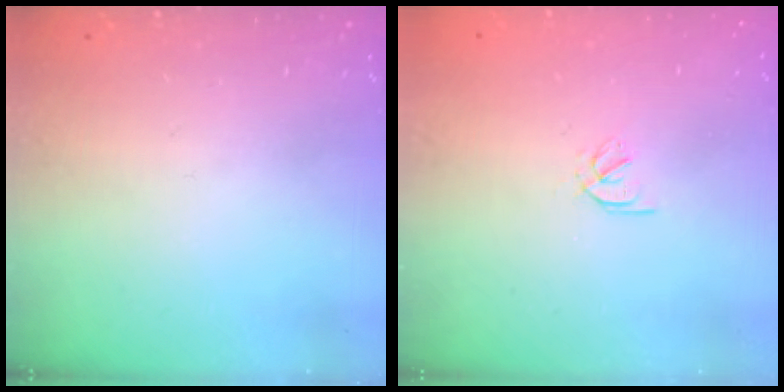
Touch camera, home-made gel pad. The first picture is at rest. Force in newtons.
{"total": 1.7, "press": 1.6, "slide": 0.6}